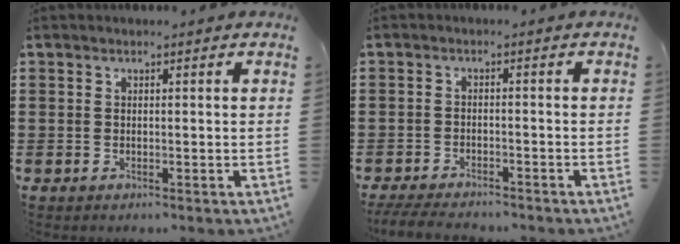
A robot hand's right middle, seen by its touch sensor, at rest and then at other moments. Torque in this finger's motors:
{"motor_torque": [0.30, 0.15, 0.06, 0.06]}